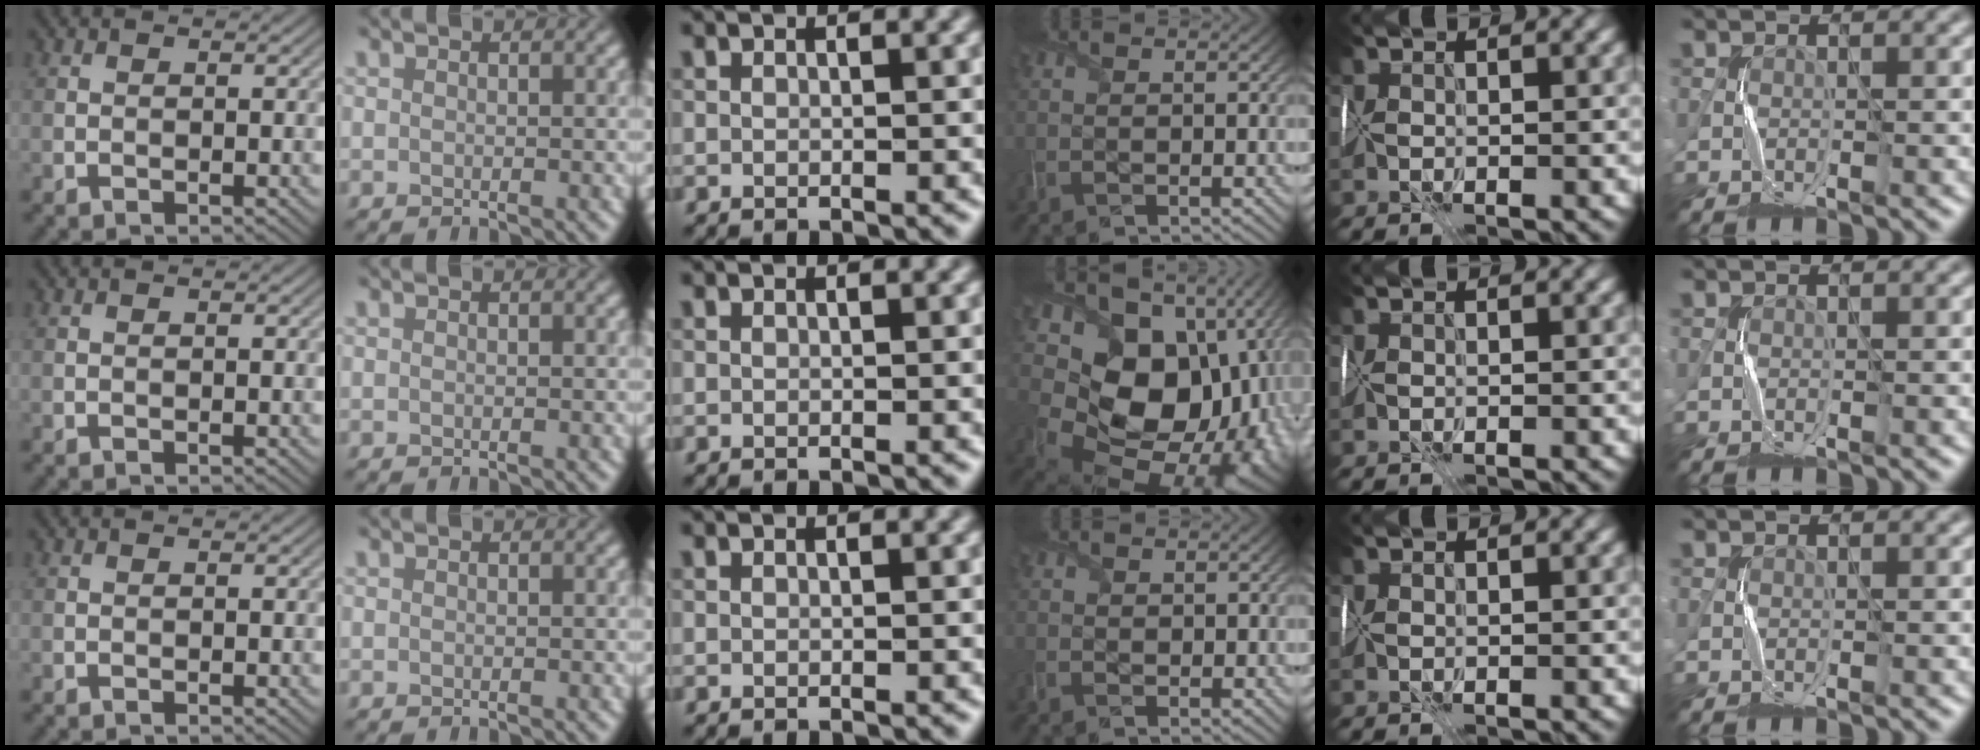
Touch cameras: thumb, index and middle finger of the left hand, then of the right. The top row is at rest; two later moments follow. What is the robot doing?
{"motion": "wrap", "object": "cellophane"}